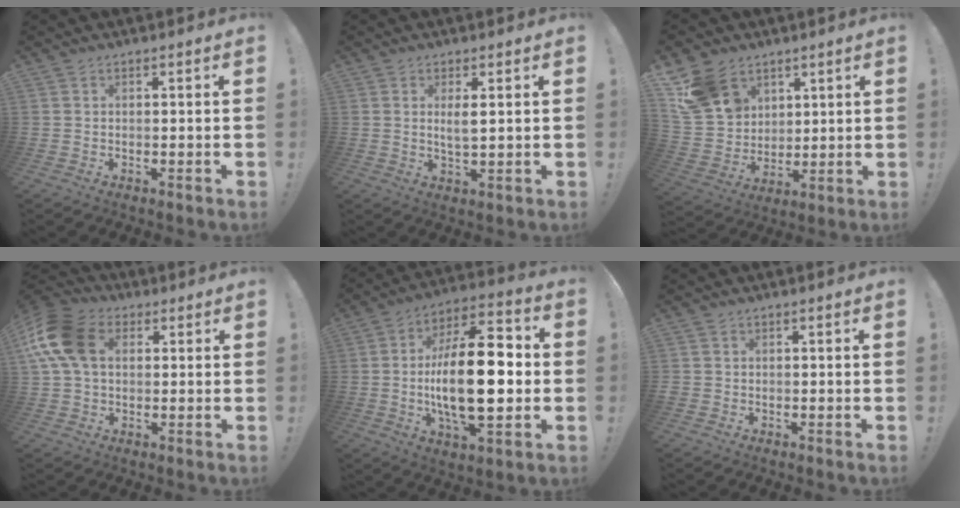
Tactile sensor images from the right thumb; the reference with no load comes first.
{"total": 3.6, "force": [1.2, 0.9, 3.2], "torque": [-0.050, -0.010, 0.018]}
{"total": 15.6, "force": [9.0, 11.1, 6.4], "torque": [-0.131, -0.042, 0.181]}
{"total": 16.2, "force": [3.6, 11.3, 11.1], "torque": [-0.213, 0.005, 0.067]}
{"total": 23.9, "force": [-1.5, 9.8, 21.7], "torque": [-0.374, -0.004, -0.031]}
{"total": 1.2, "force": [-0.2, 1.2, 0.3], "torque": [-0.011, 0.005, -0.003]}